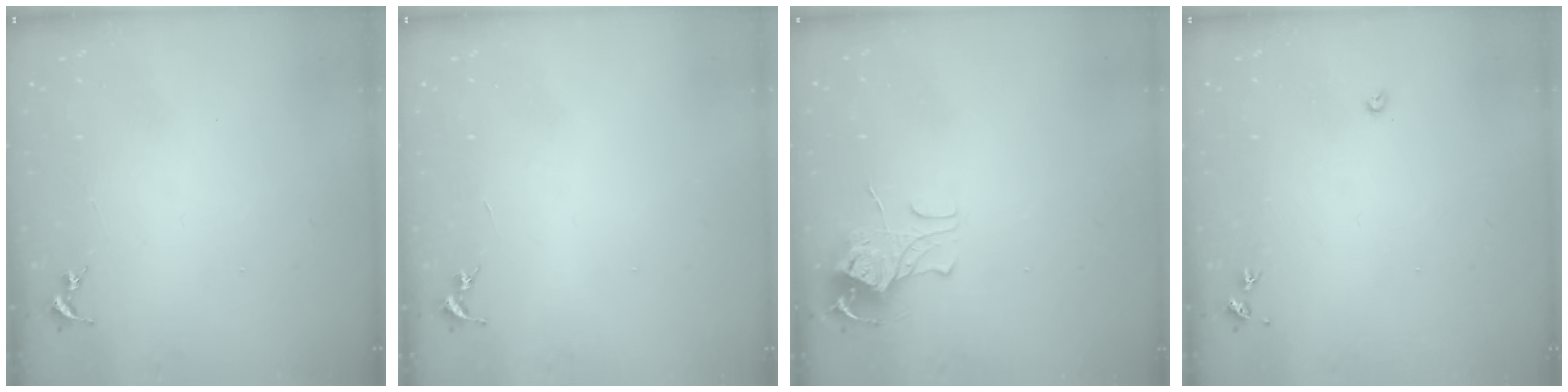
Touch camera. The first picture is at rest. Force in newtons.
{"total": 0.0}
{"total": 8.8, "press": 8.8, "slide": 0.7}
{"total": 2.4, "press": 2.4, "slide": 0.3}